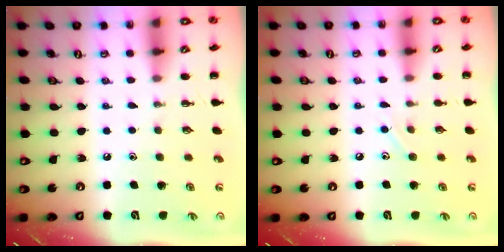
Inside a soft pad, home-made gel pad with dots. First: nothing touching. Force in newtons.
{"total": 5.0, "press": 4.8, "slide": 1.4}